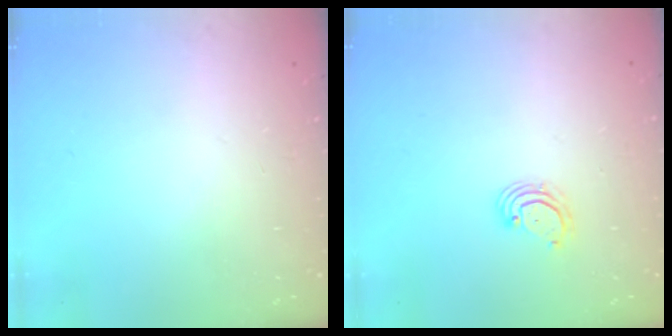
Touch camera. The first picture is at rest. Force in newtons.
{"total": 2.8, "press": 2.8, "slide": 0.2}